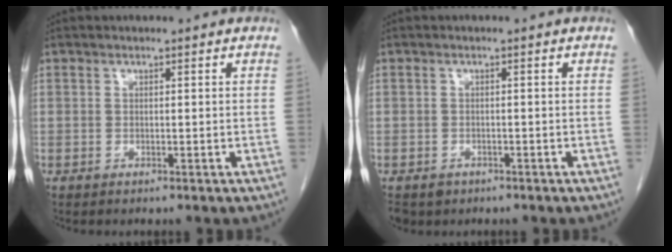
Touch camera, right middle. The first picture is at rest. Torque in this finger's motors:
{"motor_torque": [-0.01, 0.04, -0.02, 0.00]}